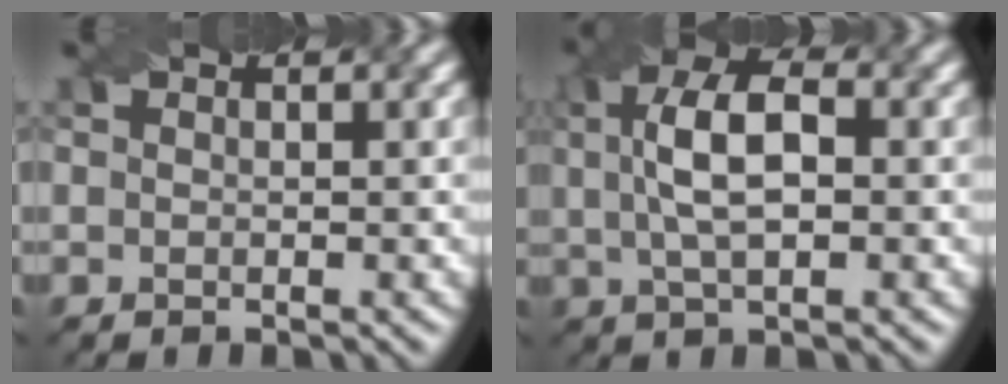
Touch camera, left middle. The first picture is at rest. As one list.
[{"total": 4.9, "force": [0.0, 2.2, 4.4], "torque": [-0.080, 0.014, 0.013]}]